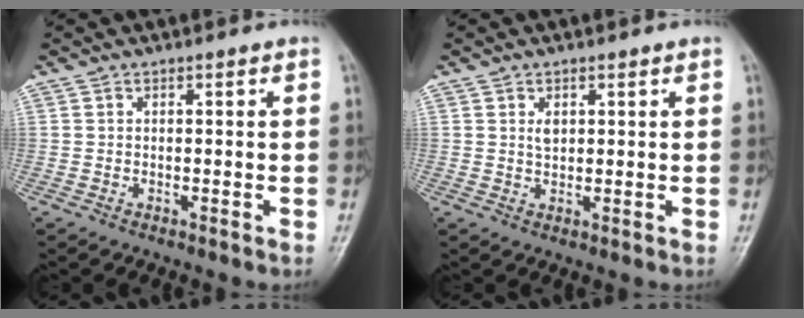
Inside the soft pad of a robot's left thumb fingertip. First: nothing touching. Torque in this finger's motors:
{"motor_torque": [0.40, -0.23, 0.40, 0.13, 0.00]}